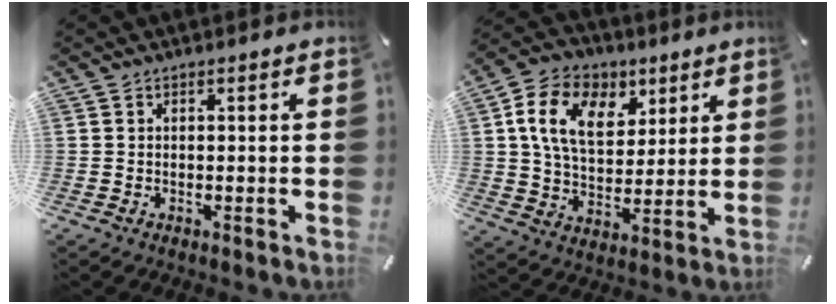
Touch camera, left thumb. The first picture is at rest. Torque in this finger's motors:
{"motor_torque": [1.75, 2.17, 1.48, -1.29, 0.28]}